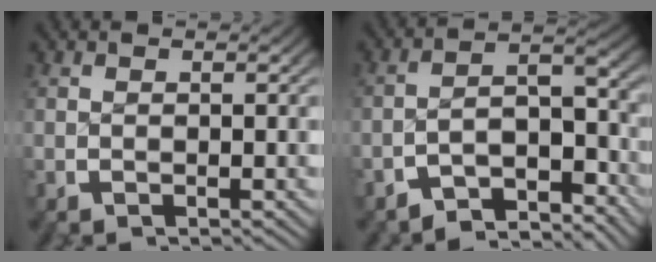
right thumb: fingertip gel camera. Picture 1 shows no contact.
{"total": 7.2, "force": [-4.9, 3.3, 4.2], "torque": [-0.064, -0.019, -0.080]}